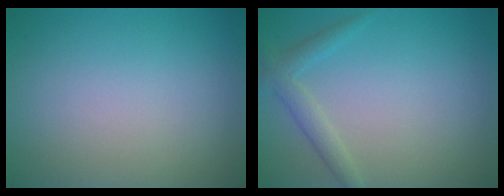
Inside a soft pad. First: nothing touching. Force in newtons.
{"total": 2.0, "press": 2.0, "slide": 0.1}